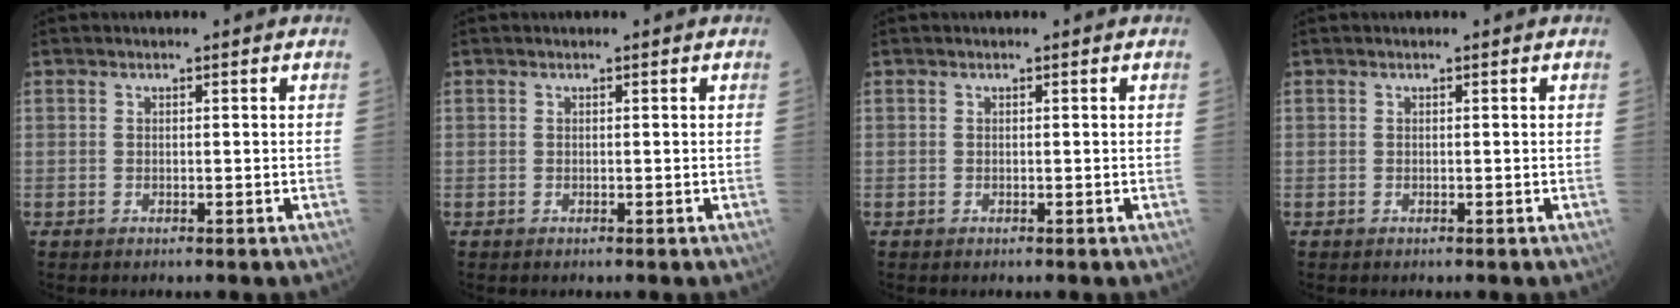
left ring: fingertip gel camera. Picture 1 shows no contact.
{"total": 0.0}
{"total": 0.0}
{"total": 0.0}